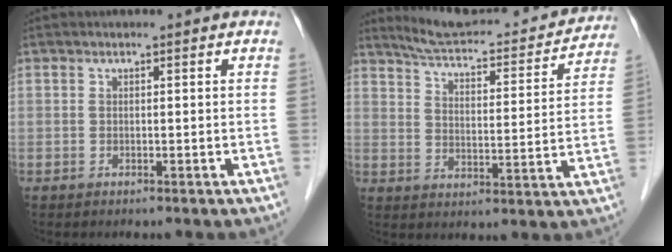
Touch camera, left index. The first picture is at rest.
{"total": 18.6, "force": [17.6, 2.8, 5.4], "torque": [-0.075, -0.019, 0.234]}